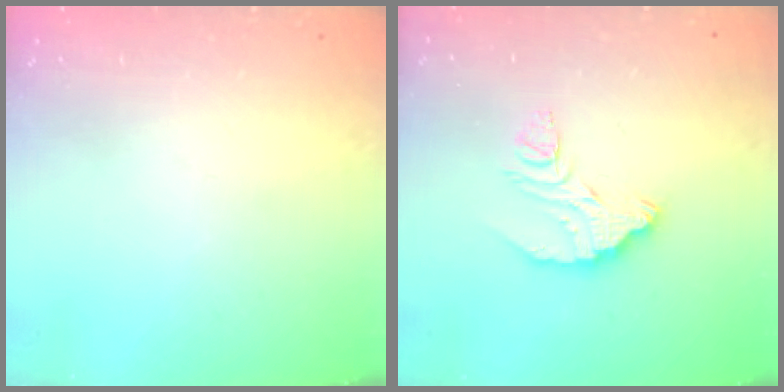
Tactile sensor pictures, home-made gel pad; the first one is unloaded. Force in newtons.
{"total": 10.9, "press": 10.9, "slide": 1.0}